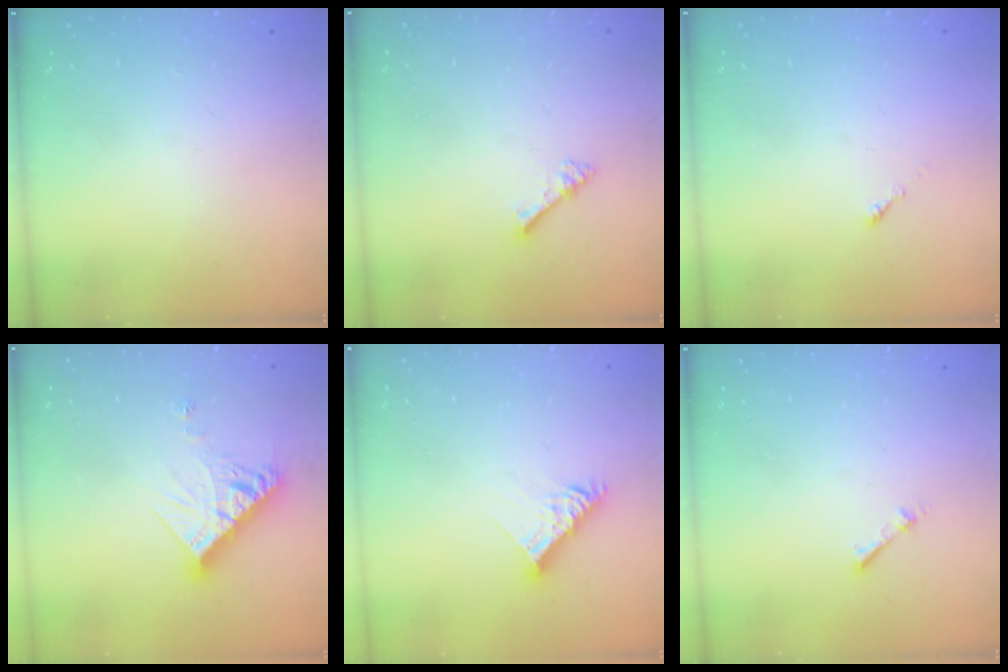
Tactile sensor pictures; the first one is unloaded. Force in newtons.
{"total": 2.7, "press": 2.7, "slide": 0.2}
{"total": 0.0}
{"total": 11.4, "press": 11.3, "slide": 1.2}
{"total": 9.8, "press": 9.8, "slide": 0.8}
{"total": 1.7, "press": 1.7, "slide": 0.2}